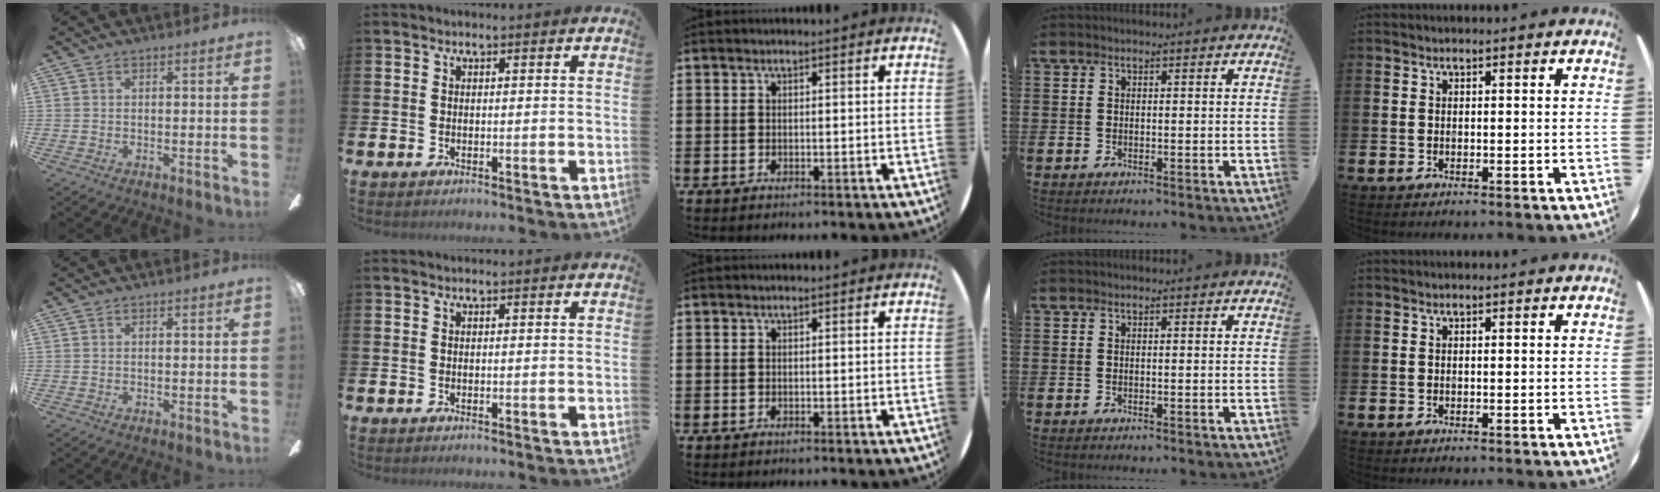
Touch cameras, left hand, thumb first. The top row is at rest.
{}